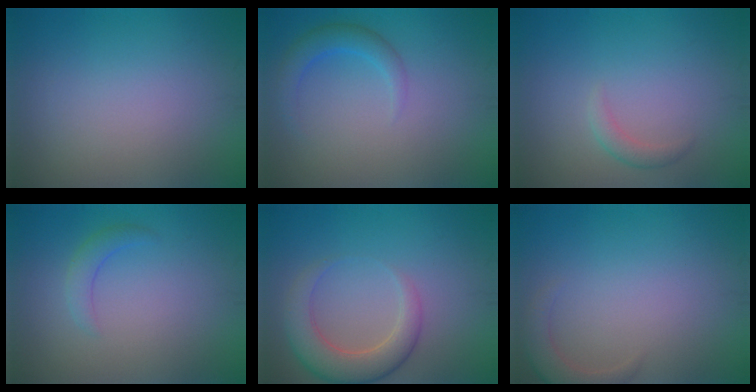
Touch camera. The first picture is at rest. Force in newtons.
{"total": 2.4, "press": 2.4, "slide": 0.1}
{"total": 1.2, "press": 1.2, "slide": 0.1}
{"total": 1.6, "press": 1.6, "slide": 0.2}
{"total": 4.8, "press": 4.7, "slide": 0.5}
{"total": 2.3, "press": 2.3, "slide": 0.4}